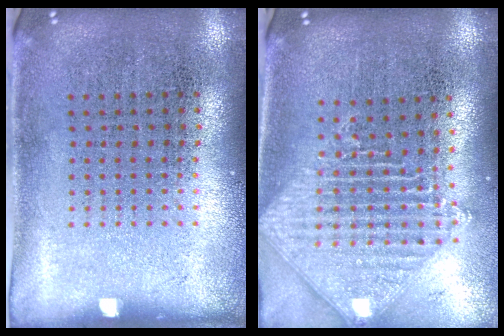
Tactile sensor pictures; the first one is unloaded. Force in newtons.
{"total": 1.9, "press": 1.6, "slide": 1.1}